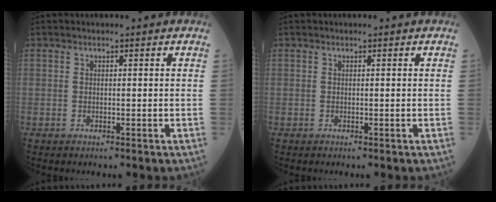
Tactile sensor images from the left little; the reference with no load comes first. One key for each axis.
{"total": 0.0}